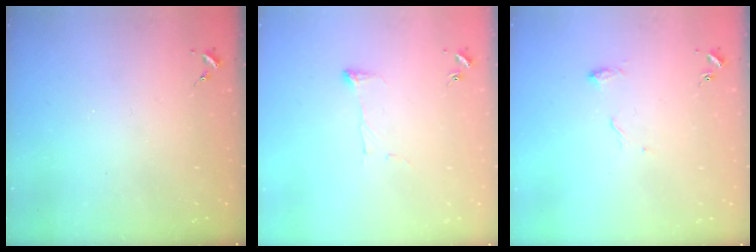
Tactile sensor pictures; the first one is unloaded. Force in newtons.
{"total": 5.8, "press": 5.8, "slide": 0.5}
{"total": 7.5, "press": 7.5, "slide": 0.4}